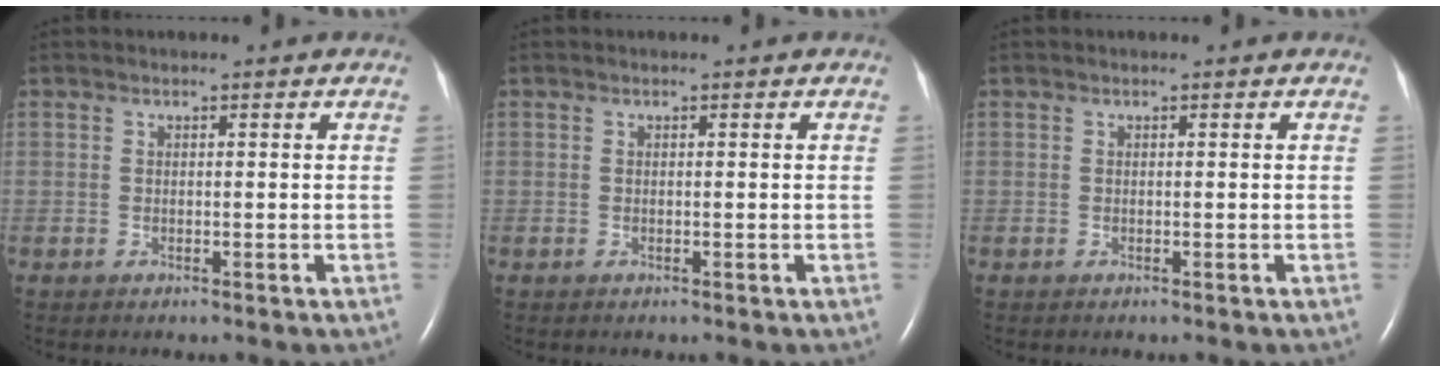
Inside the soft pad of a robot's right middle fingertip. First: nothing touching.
{"total": 0.0}
{"total": 0.0}